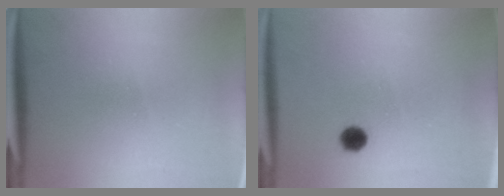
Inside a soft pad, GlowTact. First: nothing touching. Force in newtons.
{"total": 2.5}